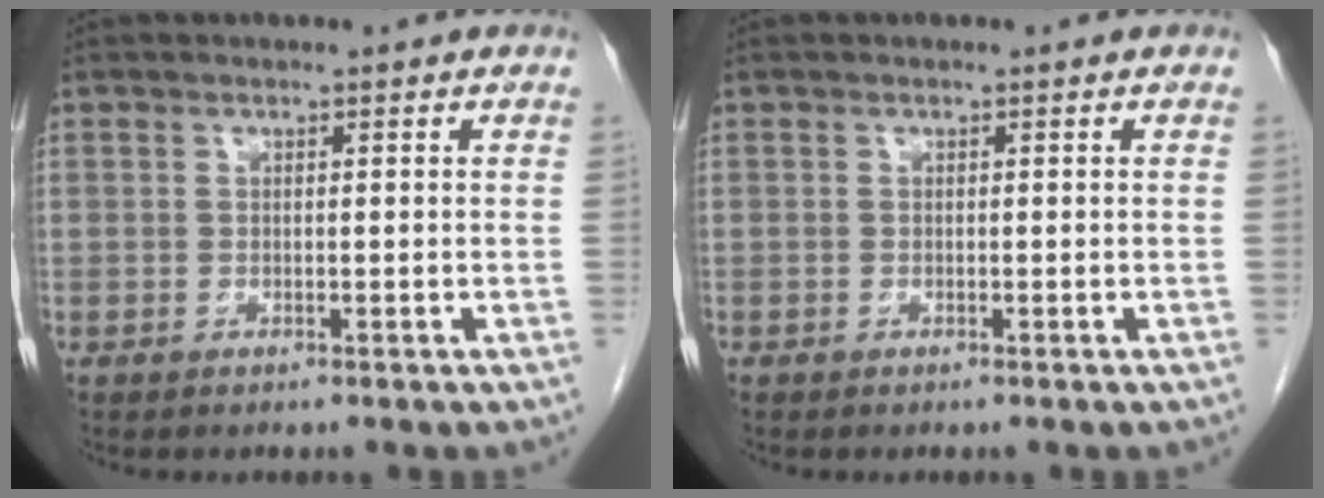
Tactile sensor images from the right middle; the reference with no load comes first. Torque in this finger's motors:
{"motor_torque": [0.86, -0.58, 0.22, 0.02]}